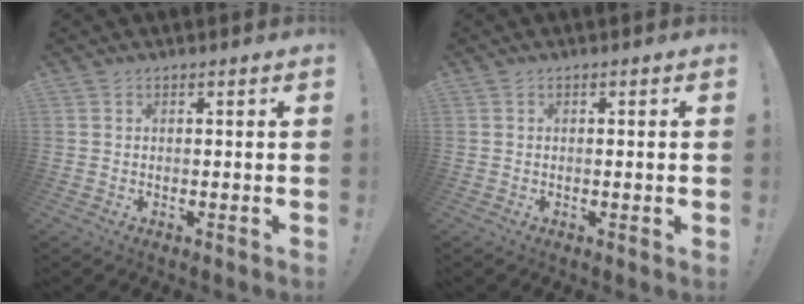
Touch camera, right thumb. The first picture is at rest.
{"total": 0.9, "force": [-0.1, -0.2, 0.9], "torque": [-0.007, -0.005, -0.004]}